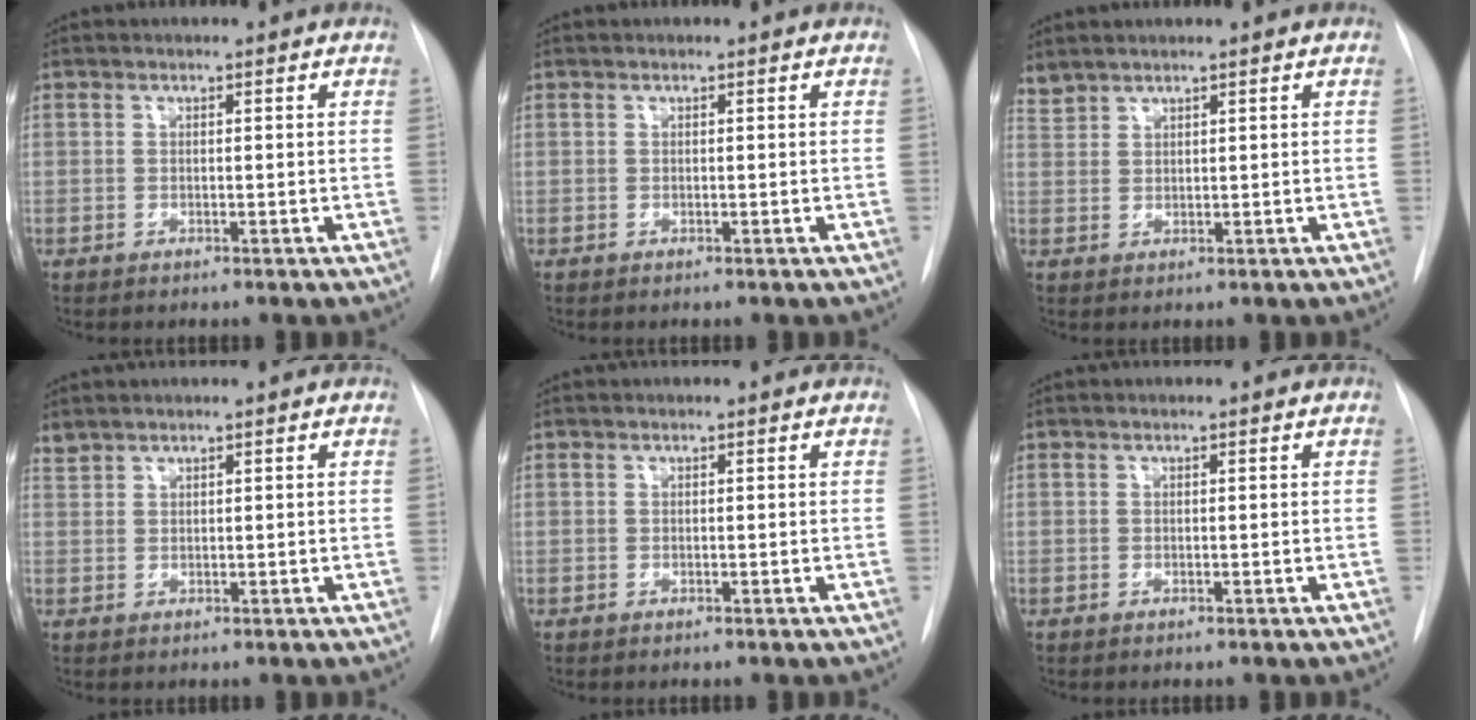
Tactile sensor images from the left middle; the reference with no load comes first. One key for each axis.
{"total": 0.0}
{"total": 2.0, "fx": 2.0, "fy": 0.2, "fz": 0.0, "tx": -0.008, "ty": 0.014, "tz": 0.048}
{"total": 1.2, "fx": 1.2, "fy": 0.1, "fz": 0.0, "tx": -0.009, "ty": 0.011, "tz": 0.031}
{"total": 0.0}
{"total": 0.0}